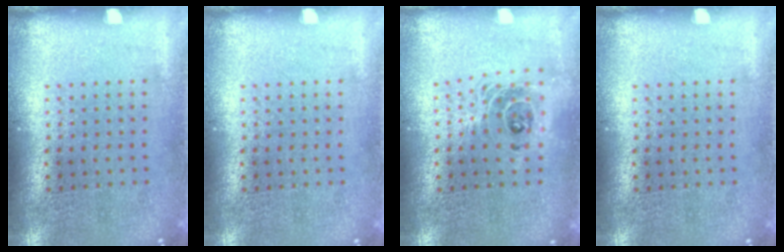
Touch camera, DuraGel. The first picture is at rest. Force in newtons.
{"total": 0.0}
{"total": 1.4, "press": 1.2, "slide": 0.8}
{"total": 0.0}